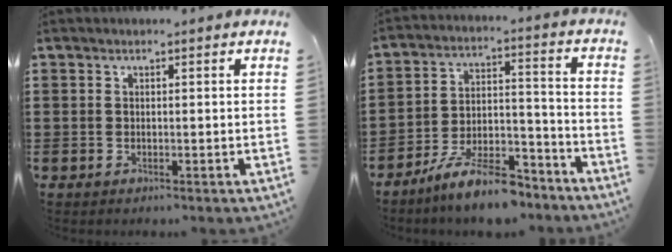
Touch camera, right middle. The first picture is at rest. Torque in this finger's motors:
{"motor_torque": [1.72, -0.42, 0.47, 0.14]}